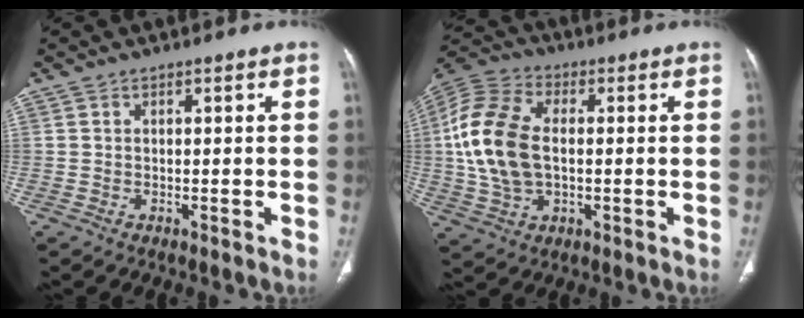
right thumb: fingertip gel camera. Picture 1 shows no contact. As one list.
[{"total": 16.3, "force": [0.5, 10.0, 12.9], "torque": [-0.273, 0.015, 0.008]}]